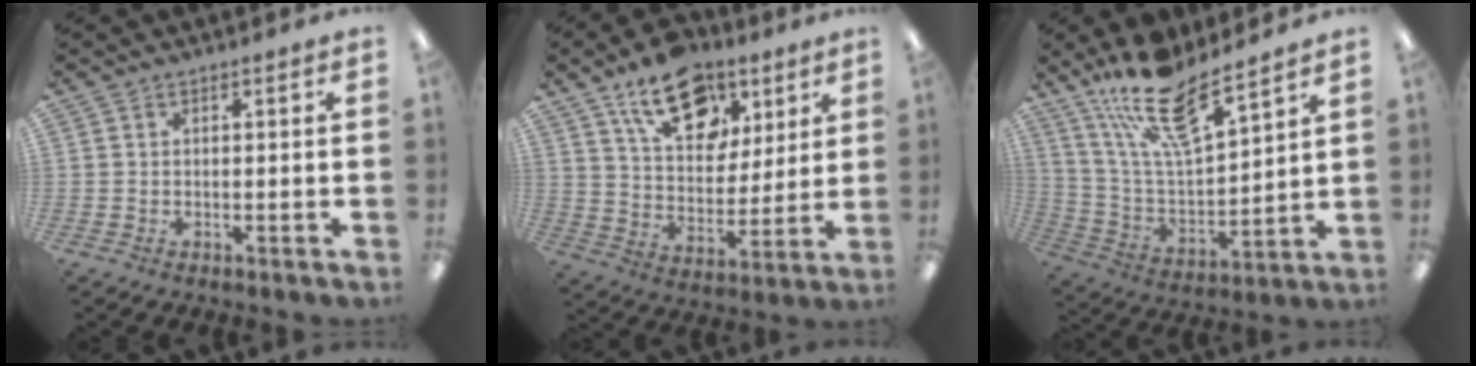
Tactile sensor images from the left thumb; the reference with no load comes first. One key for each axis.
{"total": 17.5, "fx": 11.0, "fy": 10.3, "fz": 8.9, "tx": -0.129, "ty": -0.054, "tz": 0.194}
{"total": 17.1, "fx": 13.3, "fy": 4.8, "fz": 9.8, "tx": -0.193, "ty": -0.079, "tz": 0.232}